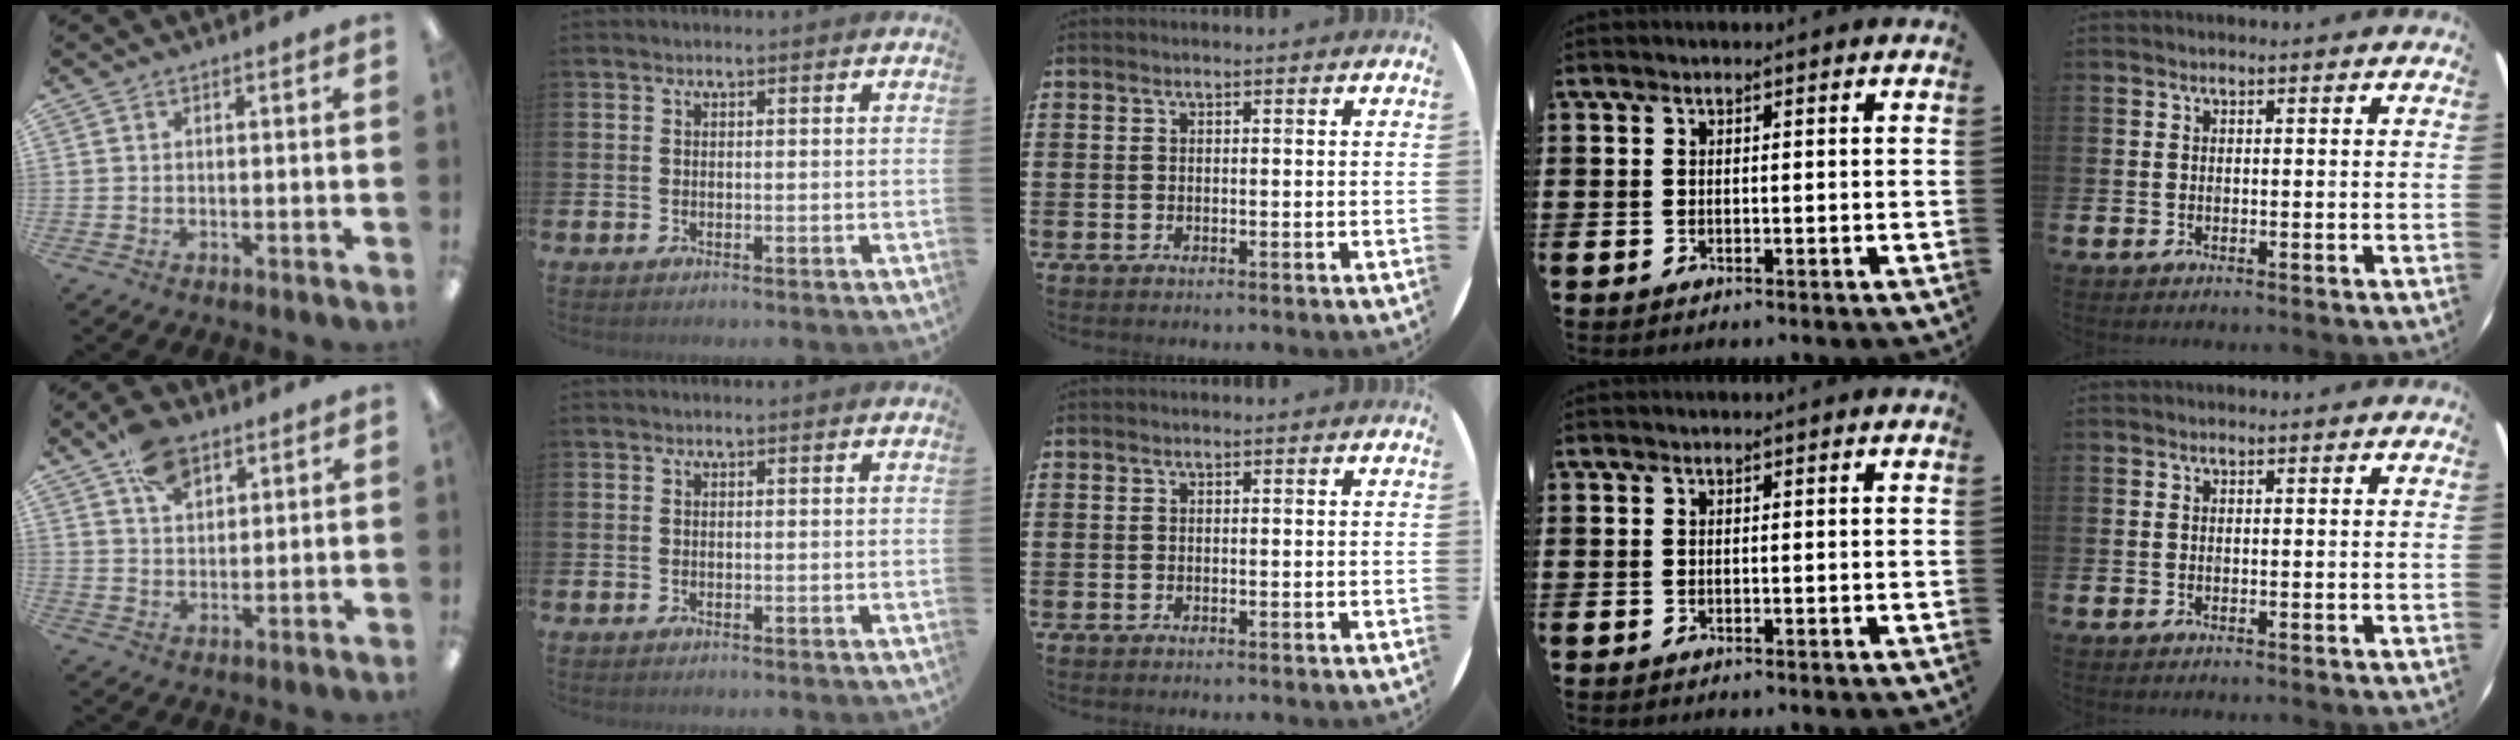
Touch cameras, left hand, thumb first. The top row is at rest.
{"thumb": {"total": 8.4, "force": [5.1, 4.9, 4.4], "torque": [-0.078, -0.012, 0.095]}}